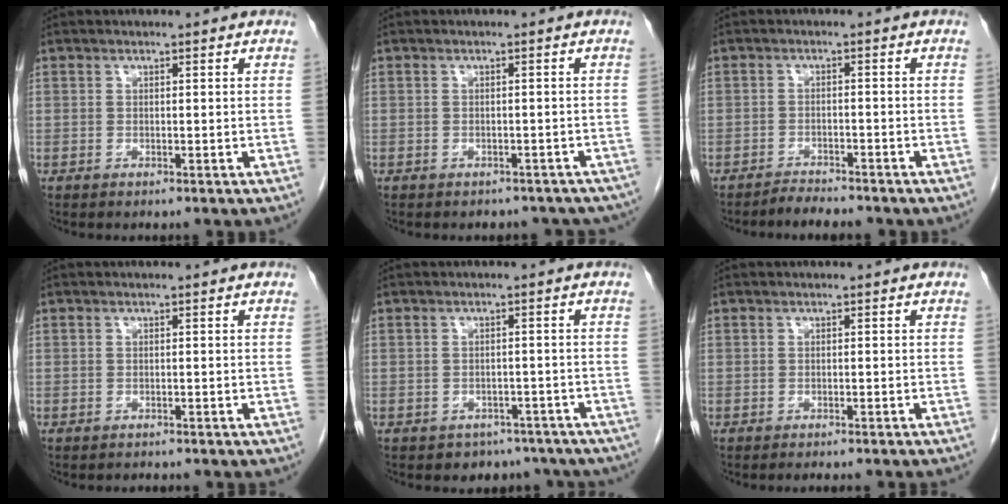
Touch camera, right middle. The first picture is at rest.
{"total": 9.3, "force": [-7.6, 4.9, 2.3], "torque": [-0.027, 0.001, -0.073]}
{"total": 3.5, "force": [-3.3, 0.4, 0.9], "torque": [-0.016, -0.009, -0.053]}
{"total": 2.1, "force": [-1.9, 0.7, 0.6], "torque": [-0.014, -0.003, -0.021]}
{"total": 8.2, "force": [-6.6, 4.7, 1.4], "torque": [-0.011, 0.005, -0.063]}
{"total": 6.6, "force": [-6.1, 0.4, 2.6], "torque": [-0.025, -0.013, -0.070]}